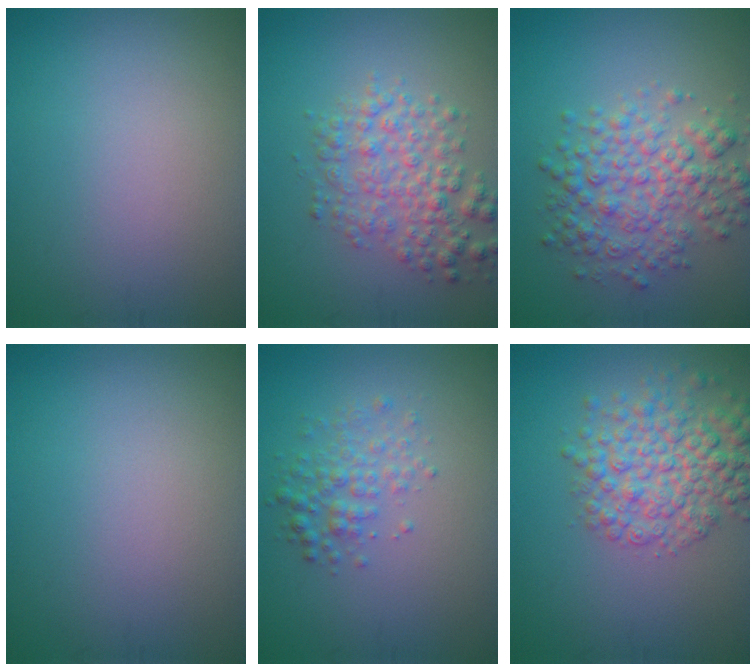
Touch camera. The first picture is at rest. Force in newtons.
{"total": 4.2, "press": 4.2, "slide": 0.1}
{"total": 5.4, "press": 5.4, "slide": 0.0}
{"total": 0.0}
{"total": 2.5, "press": 2.5, "slide": 0.1}
{"total": 6.3, "press": 6.2, "slide": 0.2}